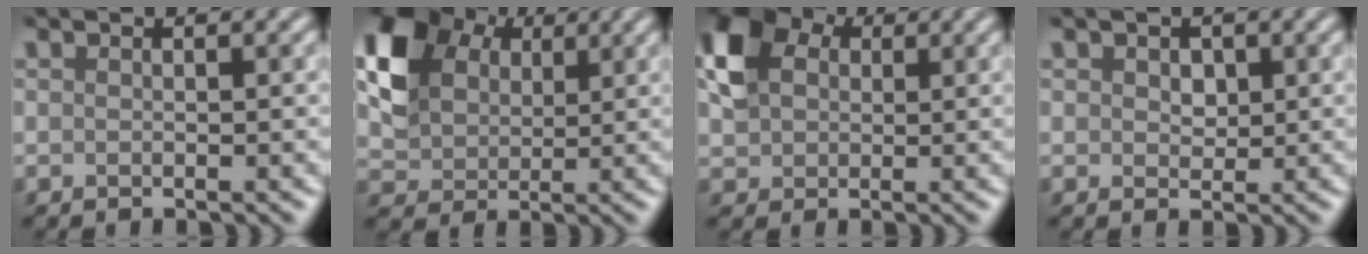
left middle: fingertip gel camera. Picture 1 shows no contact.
{"total": 7.5, "force": [2.9, 5.7, 3.9], "torque": [-0.096, 0.007, 0.050]}
{"total": 5.6, "force": [1.6, 4.3, 3.2], "torque": [-0.080, 0.010, 0.024]}
{"total": 1.4, "force": [0.5, 1.1, 0.8], "torque": [-0.015, -0.003, 0.008]}